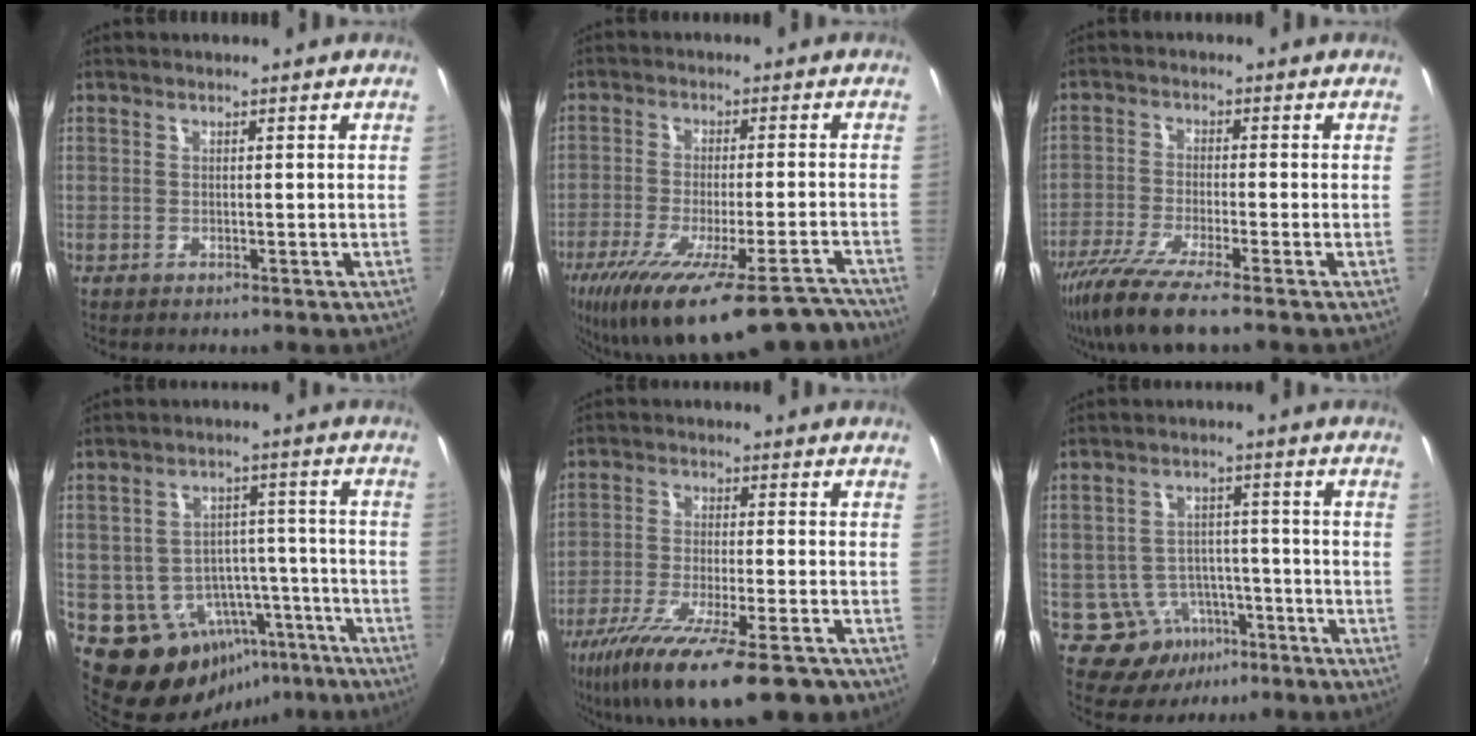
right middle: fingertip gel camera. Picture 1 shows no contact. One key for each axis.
{"total": 23.0, "fx": -17.8, "fy": 5.6, "fz": 13.5, "tx": -0.238, "ty": -0.056, "tz": -0.260}
{"total": 10.3, "fx": -7.7, "fy": 0.9, "fz": 6.8, "tx": -0.159, "ty": -0.038, "tz": -0.144}
{"total": 15.5, "fx": -8.5, "fy": 12.1, "fz": 4.9, "tx": -0.094, "ty": 0.043, "tz": -0.082}
{"total": 18.8, "fx": -12.9, "fy": 4.4, "fz": 12.9, "tx": -0.245, "ty": -0.064, "tz": -0.212}
{"total": 9.9, "fx": -4.7, "fy": 8.2, "fz": 2.8, "tx": -0.061, "ty": 0.023, "tz": -0.050}